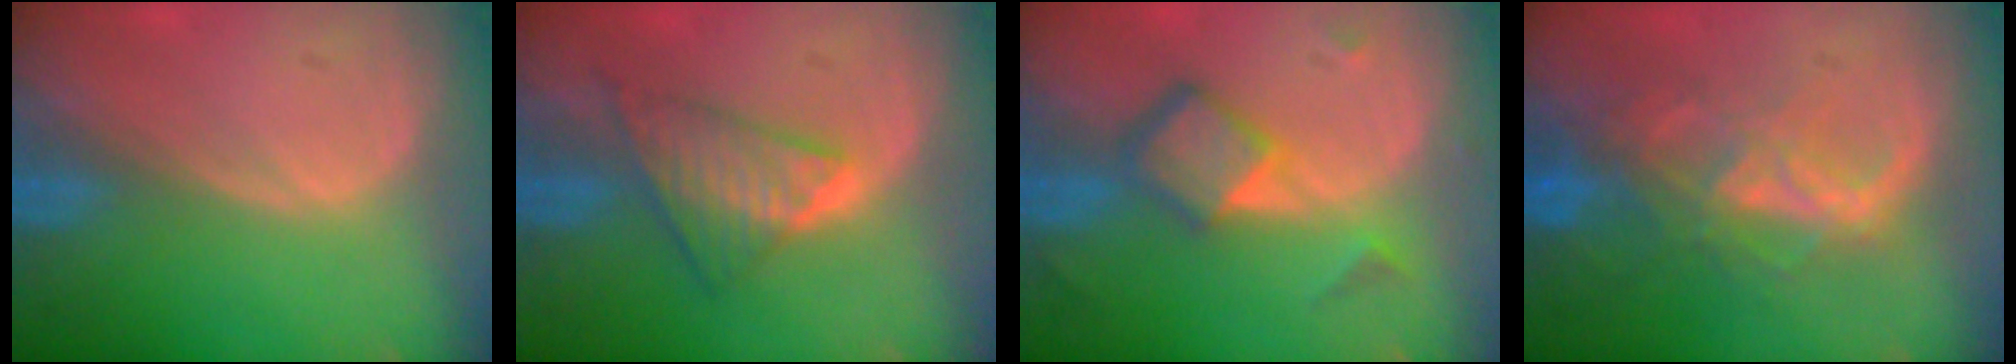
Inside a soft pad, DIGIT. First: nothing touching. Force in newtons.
{"total": 6.1, "press": 6.0, "slide": 1.0}
{"total": 6.6, "press": 5.7, "slide": 3.3}
{"total": 8.9, "press": 7.5, "slide": 4.7}